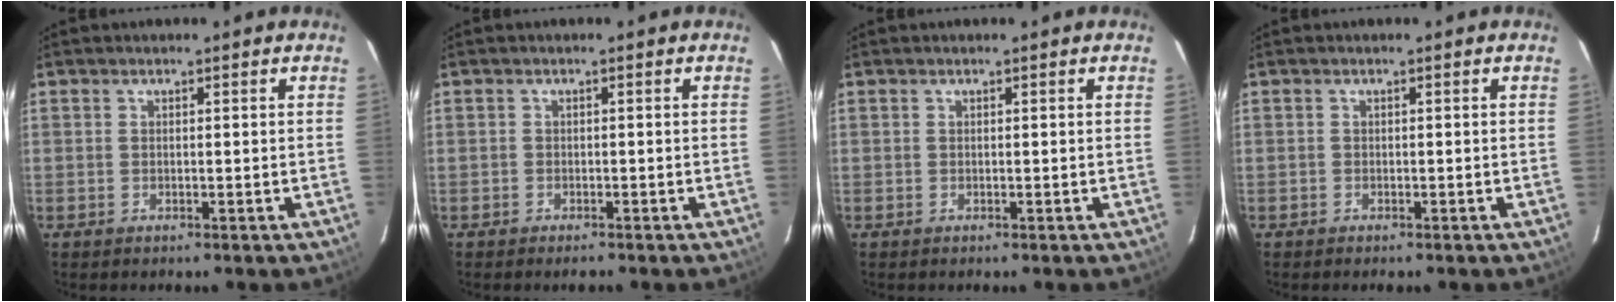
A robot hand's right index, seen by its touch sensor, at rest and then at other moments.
{"total": 1.6, "force": [-1.3, 0.8, 0.5], "torque": [-0.016, 0.000, -0.021]}
{"total": 0.0}
{"total": 0.8, "force": [-0.6, 0.5, 0.0], "torque": [-0.004, 0.002, -0.009]}